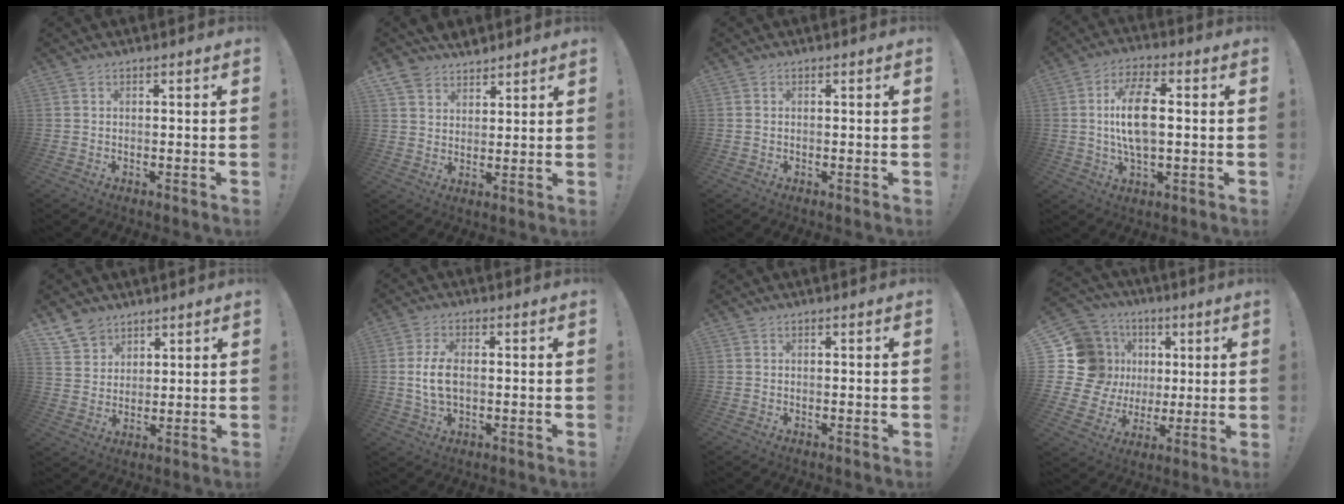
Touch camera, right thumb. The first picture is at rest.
{"total": 6.3, "force": [5.3, 3.4, 0.4], "torque": [-0.015, -0.036, 0.106]}
{"total": 0.0}
{"total": 12.0, "force": [0.8, 5.4, 10.8], "torque": [-0.191, -0.004, 0.009]}
{"total": 7.7, "force": [5.9, 4.9, 1.2], "torque": [-0.027, -0.039, 0.118]}
{"total": 7.2, "force": [0.1, 3.9, 6.1], "torque": [-0.122, -0.003, -0.002]}
{"total": 0.0}
{"total": 19.4, "force": [3.4, 17.1, 8.4], "torque": [-0.160, -0.012, 0.103]}